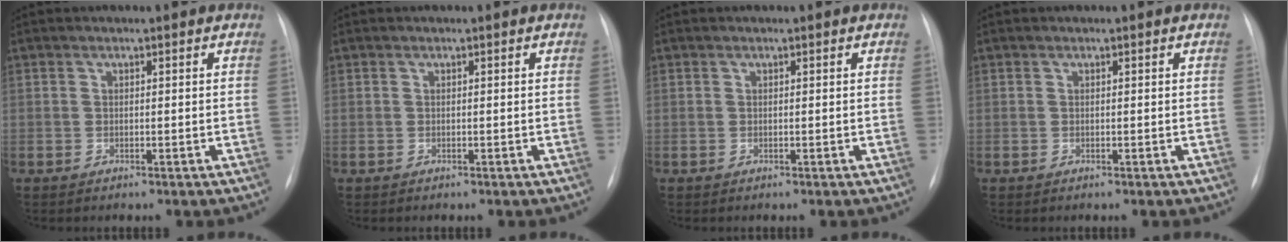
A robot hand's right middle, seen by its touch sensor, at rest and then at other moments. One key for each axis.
{"total": 0.0}
{"total": 0.0}
{"total": 0.0}